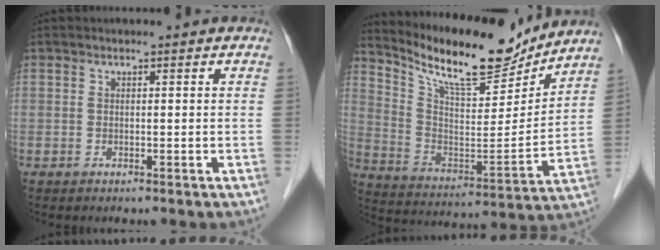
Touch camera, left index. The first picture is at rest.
{"total": 16.4, "force": [14.6, 3.2, 6.6], "torque": [-0.130, -0.017, 0.246]}